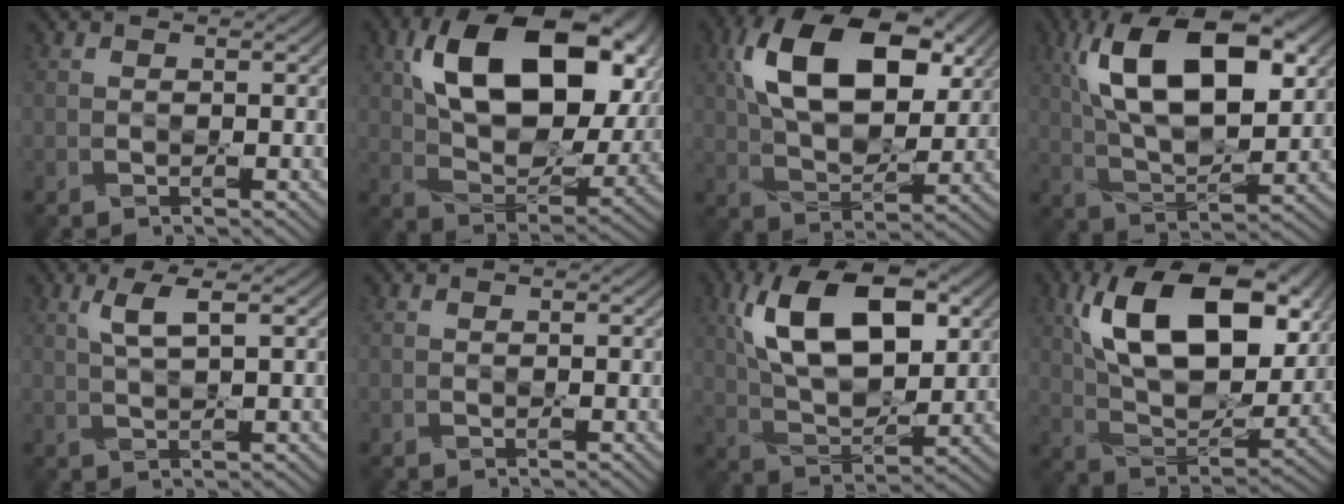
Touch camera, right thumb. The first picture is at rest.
{"total": 17.7, "force": [6.0, 10.4, 13.0], "torque": [-0.243, -0.001, 0.116]}
{"total": 15.7, "force": [5.6, 8.7, 11.8], "torque": [-0.236, 0.014, 0.099]}
{"total": 16.3, "force": [5.8, 7.5, 13.2], "torque": [-0.251, 0.019, 0.097]}
{"total": 3.4, "force": [1.4, 0.5, 3.0], "torque": [-0.066, 0.005, 0.030]}
{"total": 0.0}
{"total": 13.6, "force": [4.6, 7.0, 10.7], "torque": [-0.205, 0.009, 0.085]}
{"total": 16.6, "force": [6.4, 8.8, 12.5], "torque": [-0.235, 0.003, 0.116]}